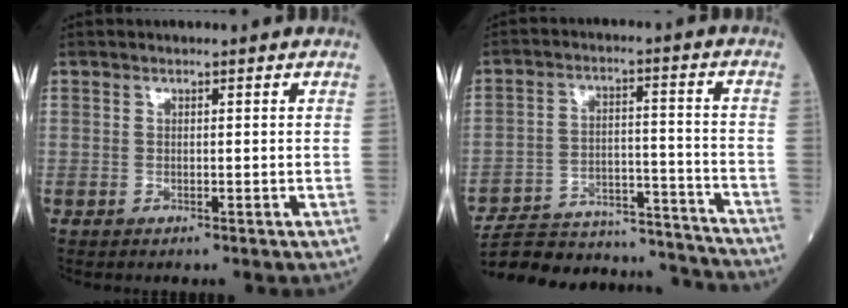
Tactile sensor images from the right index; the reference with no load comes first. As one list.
[{"total": 23.7, "force": [-22.6, 3.6, 6.0], "torque": [-0.105, 0.002, -0.319]}]